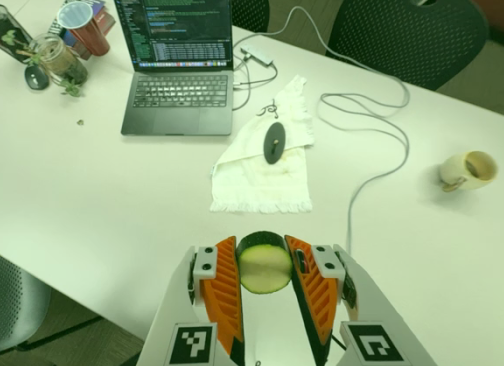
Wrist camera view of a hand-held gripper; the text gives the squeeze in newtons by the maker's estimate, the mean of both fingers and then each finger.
{"total": 12.5, "left": 12.5, "right": 12.5}